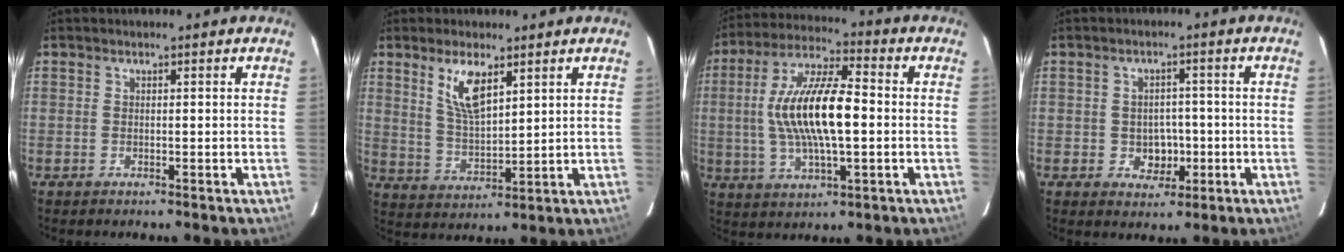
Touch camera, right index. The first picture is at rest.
{"total": 7.9, "force": [4.3, 2.8, 6.0], "torque": [-0.110, -0.004, 0.092]}
{"total": 15.8, "force": [-0.3, 4.9, 15.0], "torque": [-0.293, 0.011, -0.007]}
{"total": 4.5, "force": [-1.0, 4.0, 1.9], "torque": [-0.039, 0.010, 0.001]}